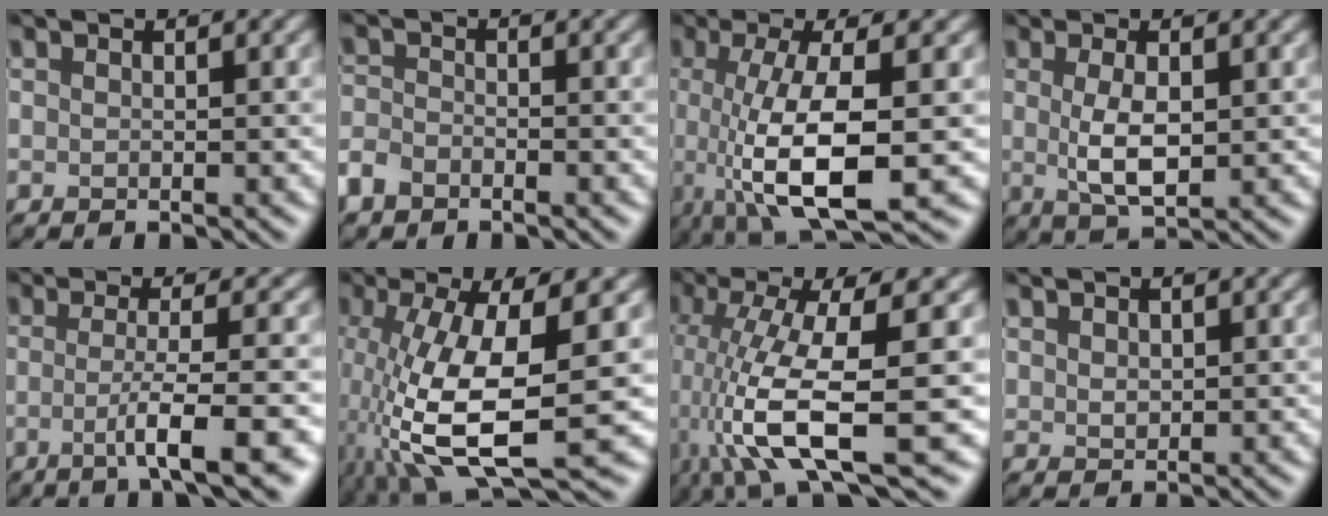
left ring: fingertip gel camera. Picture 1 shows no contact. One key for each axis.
{"total": 2.5, "fx": -2.3, "fy": 0.9, "fz": 0.4, "tx": -0.019, "ty": -0.007, "tz": -0.043}
{"total": 8.8, "fx": -2.4, "fy": 2.3, "fz": 8.2, "tx": -0.146, "ty": -0.010, "tz": -0.032}
{"total": 3.6, "fx": -0.3, "fy": 1.1, "fz": 3.4, "tx": -0.071, "ty": -0.006, "tz": 0.005}
{"total": 5.7, "fx": -2.0, "fy": 0.9, "fz": 5.3, "tx": -0.081, "ty": -0.008, "tz": -0.031}
{"total": 10.9, "fx": -3.9, "fy": 3.0, "fz": 9.7, "tx": -0.198, "ty": -0.014, "tz": -0.058}
{"total": 11.8, "fx": -3.9, "fy": 3.3, "fz": 10.7, "tx": -0.209, "ty": -0.015, "tz": -0.056}
{"total": 0.9, "fx": 0.6, "fy": 0.4, "fz": 0.5, "tx": -0.014, "ty": -0.001, "tz": 0.023}